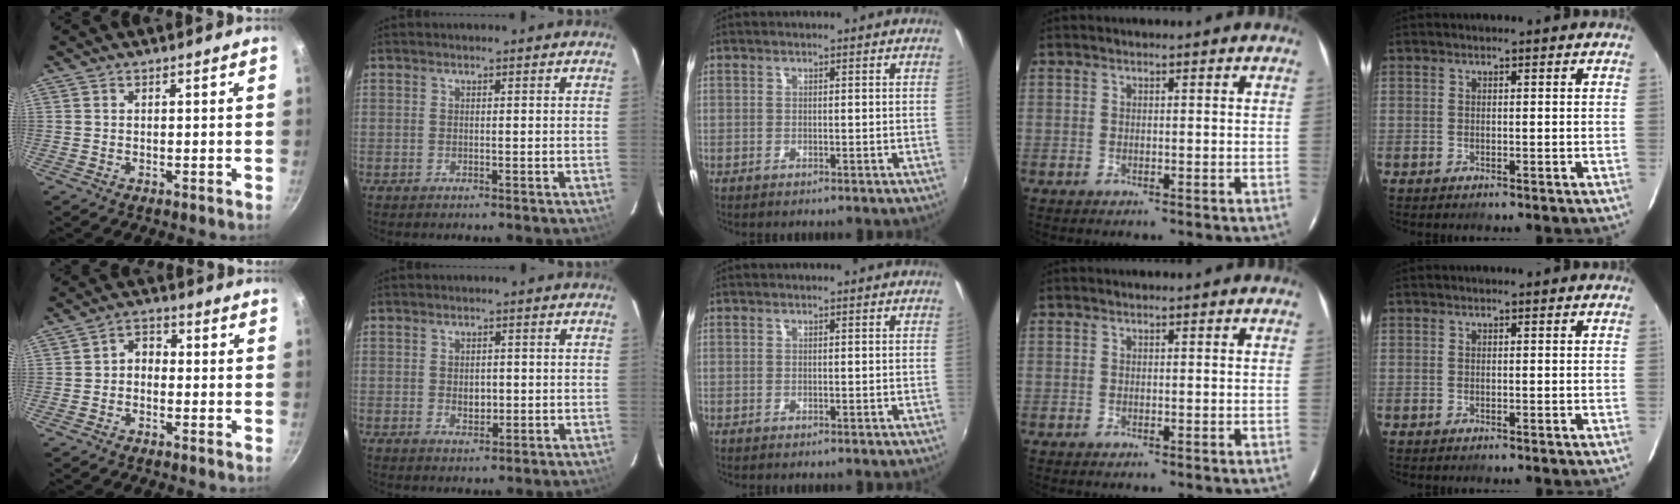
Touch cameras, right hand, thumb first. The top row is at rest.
{"thumb": {"total": 3.4, "force": [-0.9, 2.6, 2.0], "torque": [-0.020, 0.020, -0.024]}, "index": {"total": 3.0, "force": [-0.3, 2.1, 2.1], "torque": [-0.035, 0.001, -0.003]}}